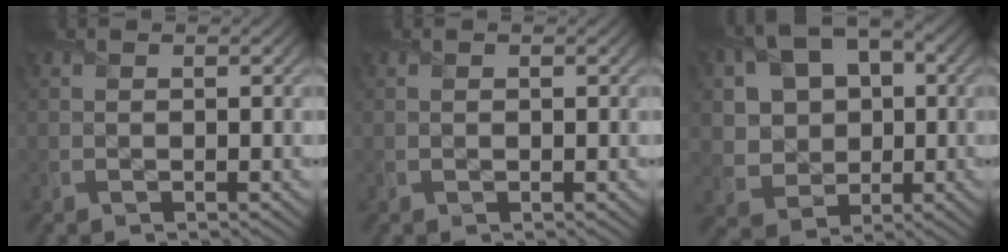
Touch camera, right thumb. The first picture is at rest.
{"total": 0.0}
{"total": 9.3, "force": [1.8, 7.5, 5.2], "torque": [-0.122, 0.014, 0.023]}